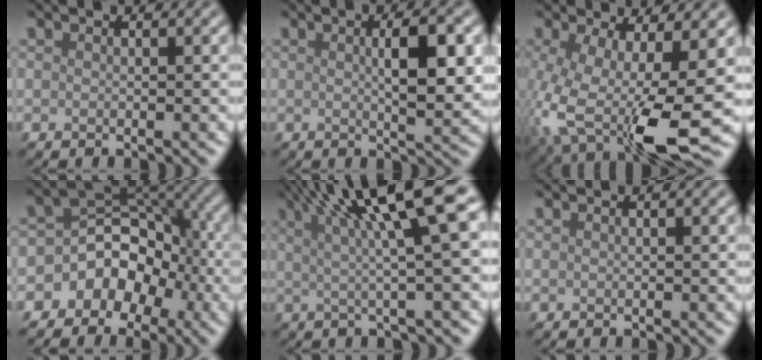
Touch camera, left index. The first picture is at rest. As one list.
[{"total": 5.1, "force": [0.7, 1.1, 4.9], "torque": [-0.075, 0.004, 0.012]}, {"total": 11.0, "force": [-2.2, 4.2, 9.9], "torque": [-0.188, -0.032, -0.030]}, {"total": 6.4, "force": [-2.2, 5.2, 3.0], "torque": [-0.009, 0.024, -0.057]}, {"total": 10.2, "force": [3.8, 1.6, 9.3], "torque": [-0.104, 0.025, 0.052]}, {"total": 0.0}]